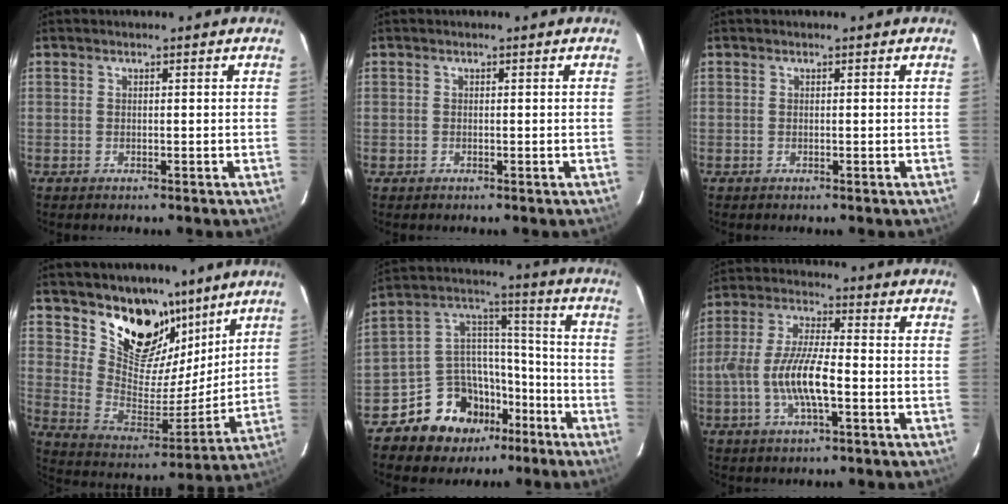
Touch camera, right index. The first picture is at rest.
{"total": 0.6, "force": [-0.2, 0.5, 0.0], "torque": [0.002, 0.000, -0.005]}
{"total": 0.0}
{"total": 16.9, "force": [11.9, 9.8, 7.0], "torque": [-0.140, -0.016, 0.220]}
{"total": 14.7, "force": [-9.5, 10.5, 4.2], "torque": [-0.098, 0.069, -0.149]}
{"total": 11.0, "force": [-2.9, 2.9, 10.2], "torque": [-0.210, 0.001, -0.056]}